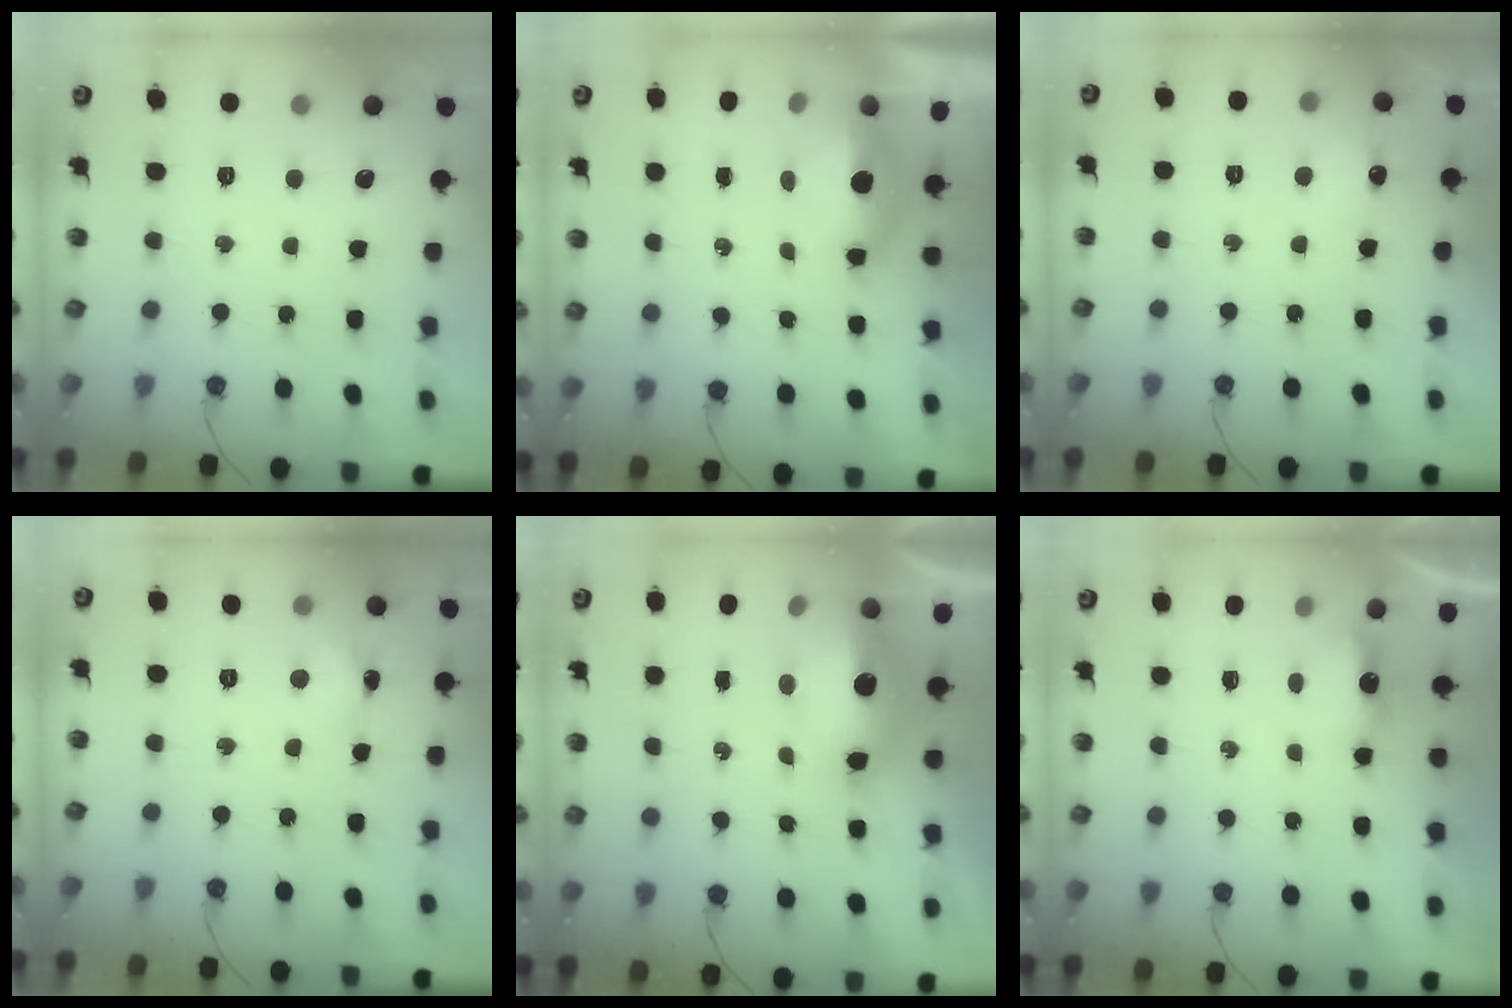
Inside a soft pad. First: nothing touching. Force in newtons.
{"total": 6.4, "press": 6.3, "slide": 1.3}
{"total": 7.0, "press": 7.0, "slide": 0.8}
{"total": 3.0, "press": 3.0, "slide": 0.4}
{"total": 15.0, "press": 14.9, "slide": 1.6}
{"total": 3.5, "press": 3.3, "slide": 1.0}